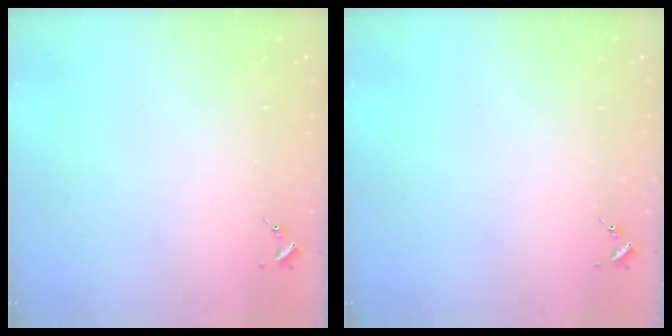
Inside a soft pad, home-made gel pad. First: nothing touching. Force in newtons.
{"total": 0.0}